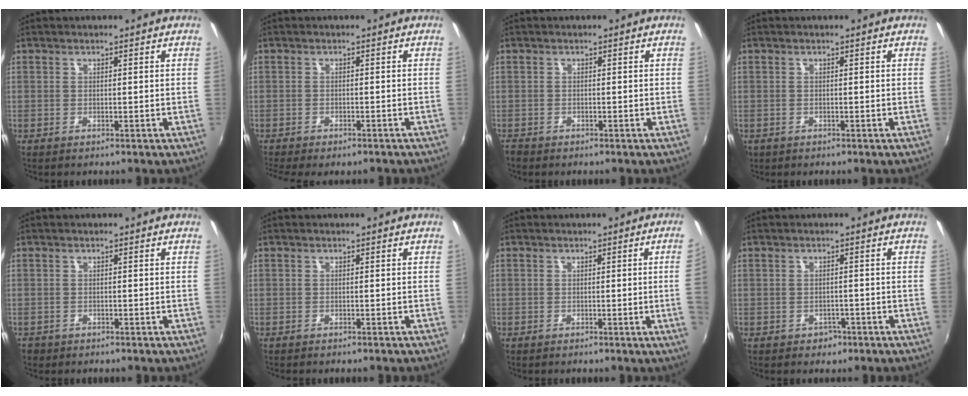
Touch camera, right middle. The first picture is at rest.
{"total": 5.6, "force": [-4.7, 1.5, 2.8], "torque": [-0.069, -0.028, -0.074]}
{"total": 1.6, "force": [-1.5, 0.7, 0.2], "torque": [-0.011, -0.007, -0.029]}
{"total": 1.1, "force": [-0.6, 0.8, 0.2], "torque": [-0.009, -0.004, -0.009]}
{"total": 1.6, "force": [-1.1, 1.2, 0.3], "torque": [-0.012, -0.003, -0.018]}
{"total": 1.0, "force": [-0.9, 0.2, 0.3], "torque": [-0.009, -0.006, -0.016]}
{"total": 3.3, "force": [0.0, -1.6, 2.8], "torque": [-0.047, -0.010, 0.006]}
{"total": 2.7, "force": [-1.5, 2.1, 0.7], "torque": [-0.018, -0.001, -0.018]}